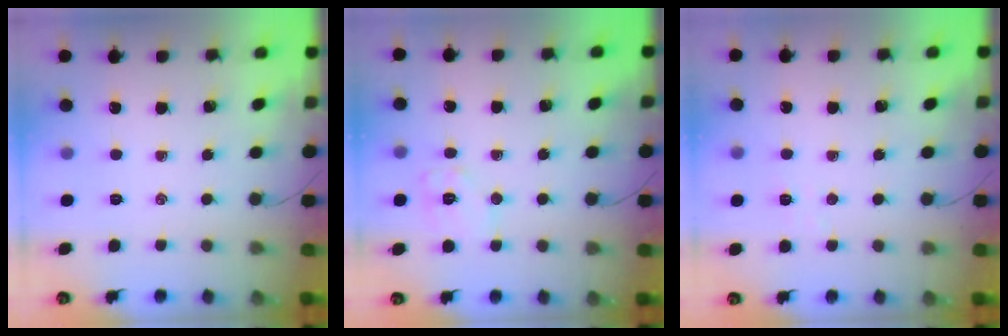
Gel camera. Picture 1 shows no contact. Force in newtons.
{"total": 8.0, "press": 8.0, "slide": 0.7}
{"total": 2.6, "press": 2.5, "slide": 0.8}